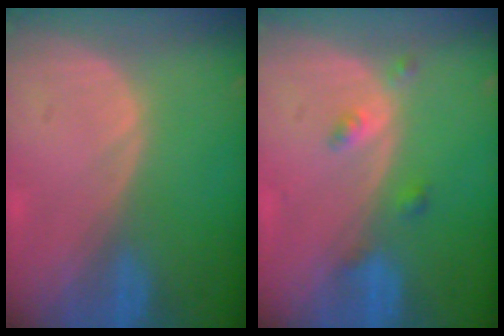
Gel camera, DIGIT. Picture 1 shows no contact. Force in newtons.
{"total": 2.5, "press": 2.5, "slide": 0.2}